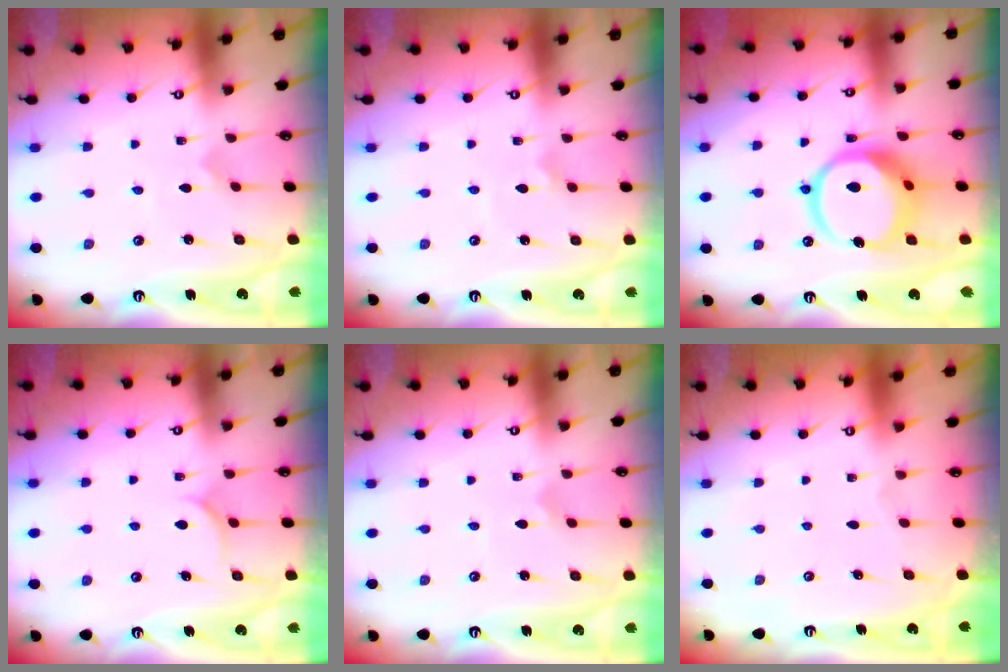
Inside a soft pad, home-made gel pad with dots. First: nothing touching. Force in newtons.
{"total": 2.4, "press": 2.4, "slide": 0.5}
{"total": 14.3, "press": 14.2, "slide": 1.5}
{"total": 5.8, "press": 5.8, "slide": 0.4}
{"total": 0.5, "press": 0.5, "slide": 0.0}
{"total": 0.0}